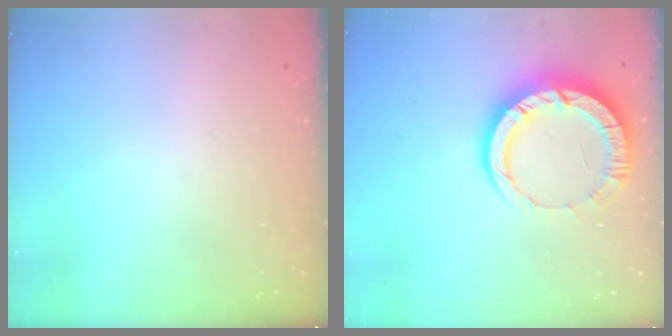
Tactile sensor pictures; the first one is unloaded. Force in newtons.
{"total": 11.3, "press": 11.2, "slide": 1.2}